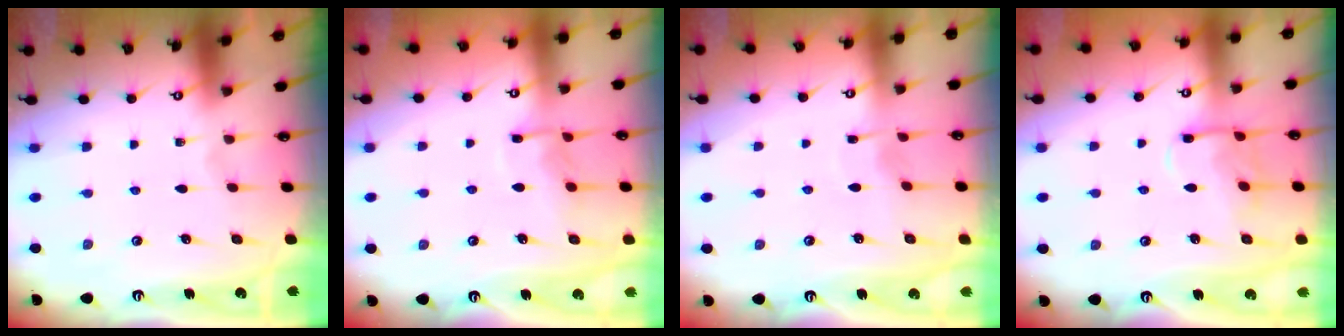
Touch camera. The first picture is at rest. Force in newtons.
{"total": 7.3, "press": 7.3, "slide": 0.8}
{"total": 1.8, "press": 1.7, "slide": 0.3}
{"total": 8.9, "press": 8.9, "slide": 0.9}